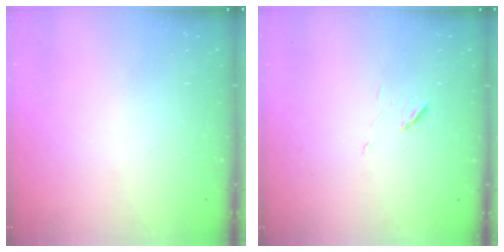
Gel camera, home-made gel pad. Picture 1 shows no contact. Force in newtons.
{"total": 6.6, "press": 6.3, "slide": 2.0}